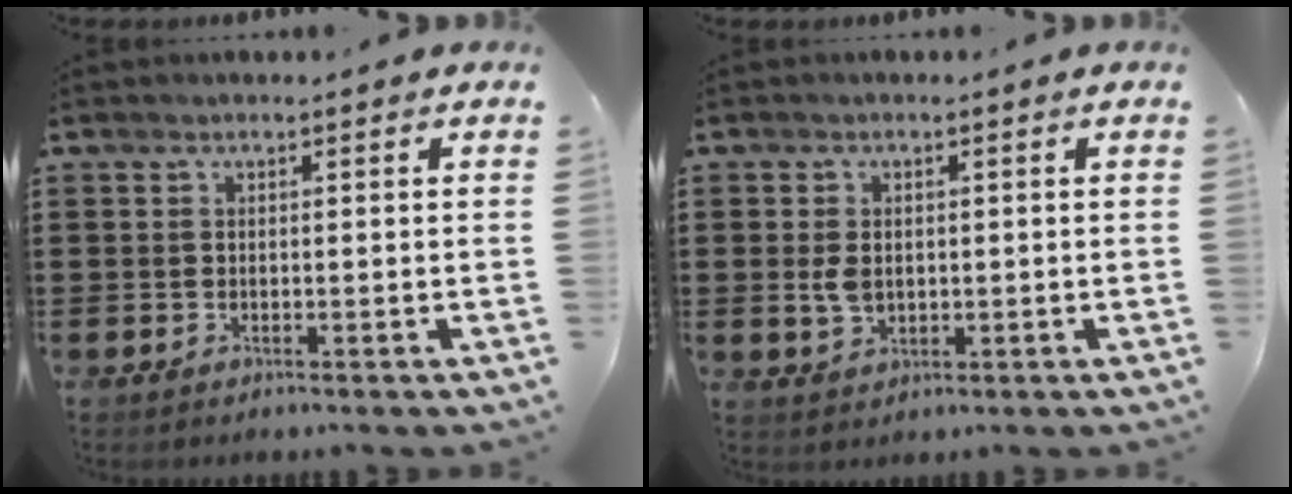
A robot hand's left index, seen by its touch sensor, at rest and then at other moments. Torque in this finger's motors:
{"motor_torque": [0.71, 0.55, 0.33, 0.03]}